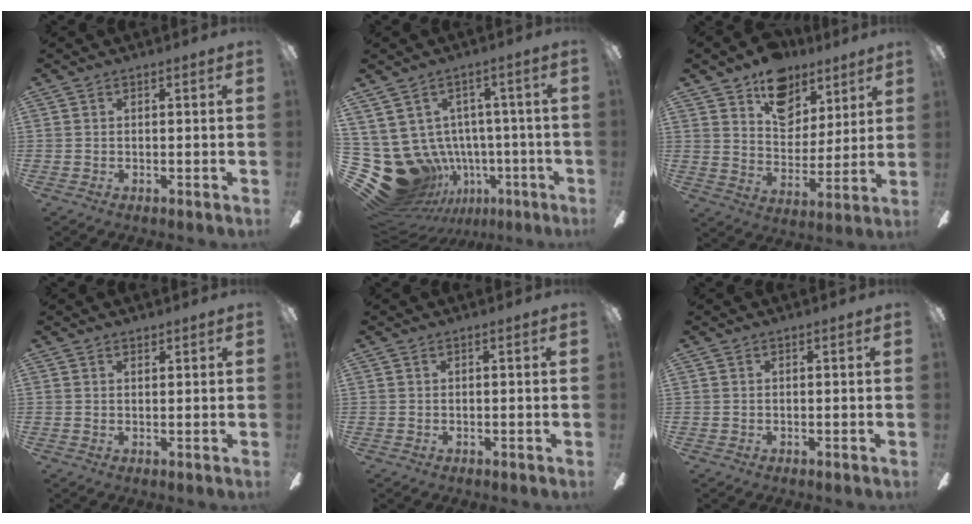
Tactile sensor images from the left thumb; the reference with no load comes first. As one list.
[{"total": 15.9, "force": [-4.2, 13.6, 7.2], "torque": [-0.190, -0.002, -0.032]}, {"total": 13.8, "force": [9.6, 8.9, 4.5], "torque": [-0.063, -0.061, 0.179]}, {"total": 1.1, "force": [0.9, 0.4, 0.3], "torque": [0.002, -0.003, 0.016]}, {"total": 0.0}, {"total": 0.0}]